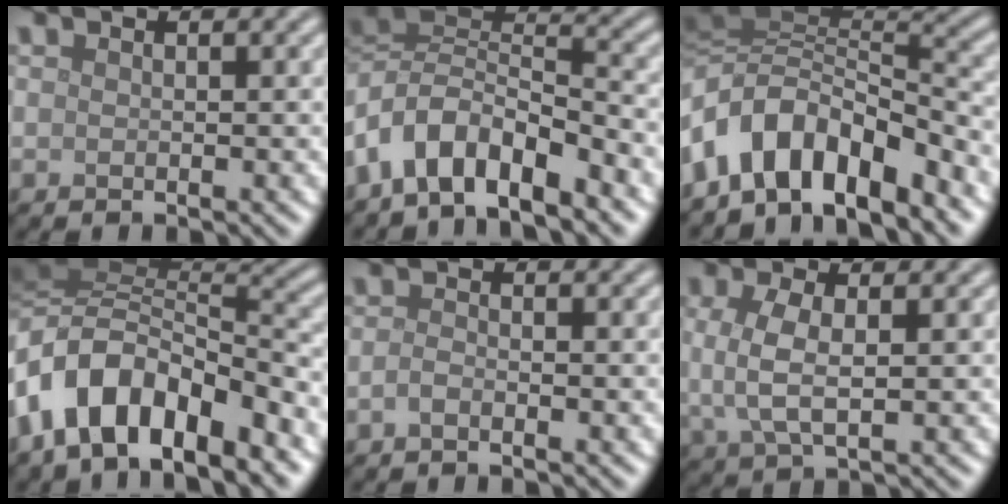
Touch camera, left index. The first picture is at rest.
{"total": 7.5, "force": [-4.4, 3.3, 5.0], "torque": [-0.079, 0.007, -0.095]}
{"total": 9.1, "force": [-4.5, 4.5, 6.4], "torque": [-0.096, 0.013, -0.088]}
{"total": 10.2, "force": [-5.5, 4.7, 7.1], "torque": [-0.111, 0.014, -0.107]}
{"total": 0.9, "force": [-0.6, 0.3, 0.6], "torque": [-0.015, 0.000, -0.013]}
{"total": 4.0, "force": [0.3, 1.9, 3.5], "torque": [-0.081, 0.001, 0.007]}